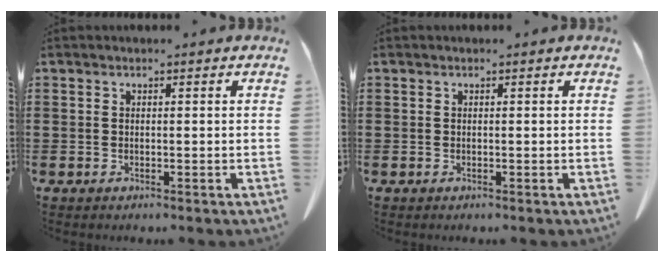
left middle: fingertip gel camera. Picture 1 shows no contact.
{"total": 0.0}